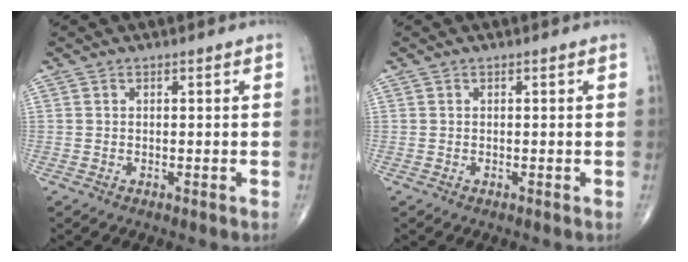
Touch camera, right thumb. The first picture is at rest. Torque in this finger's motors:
{"motor_torque": [0.03, 0.02, -0.04, -0.03, 0.00]}